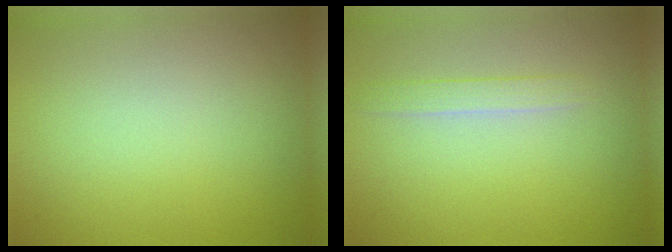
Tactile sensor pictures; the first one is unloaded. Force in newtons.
{"total": 1.3, "press": 1.3, "slide": 0.1}